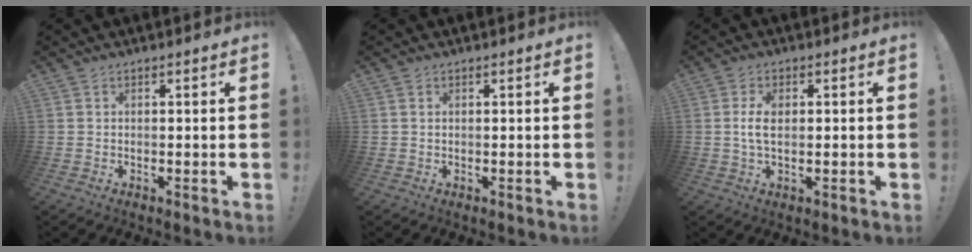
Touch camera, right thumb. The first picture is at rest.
{"total": 0.6, "force": [0.3, 0.3, 0.3], "torque": [-0.006, 0.000, 0.007]}
{"total": 4.7, "force": [-0.1, 2.3, 4.1], "torque": [-0.079, -0.001, -0.007]}